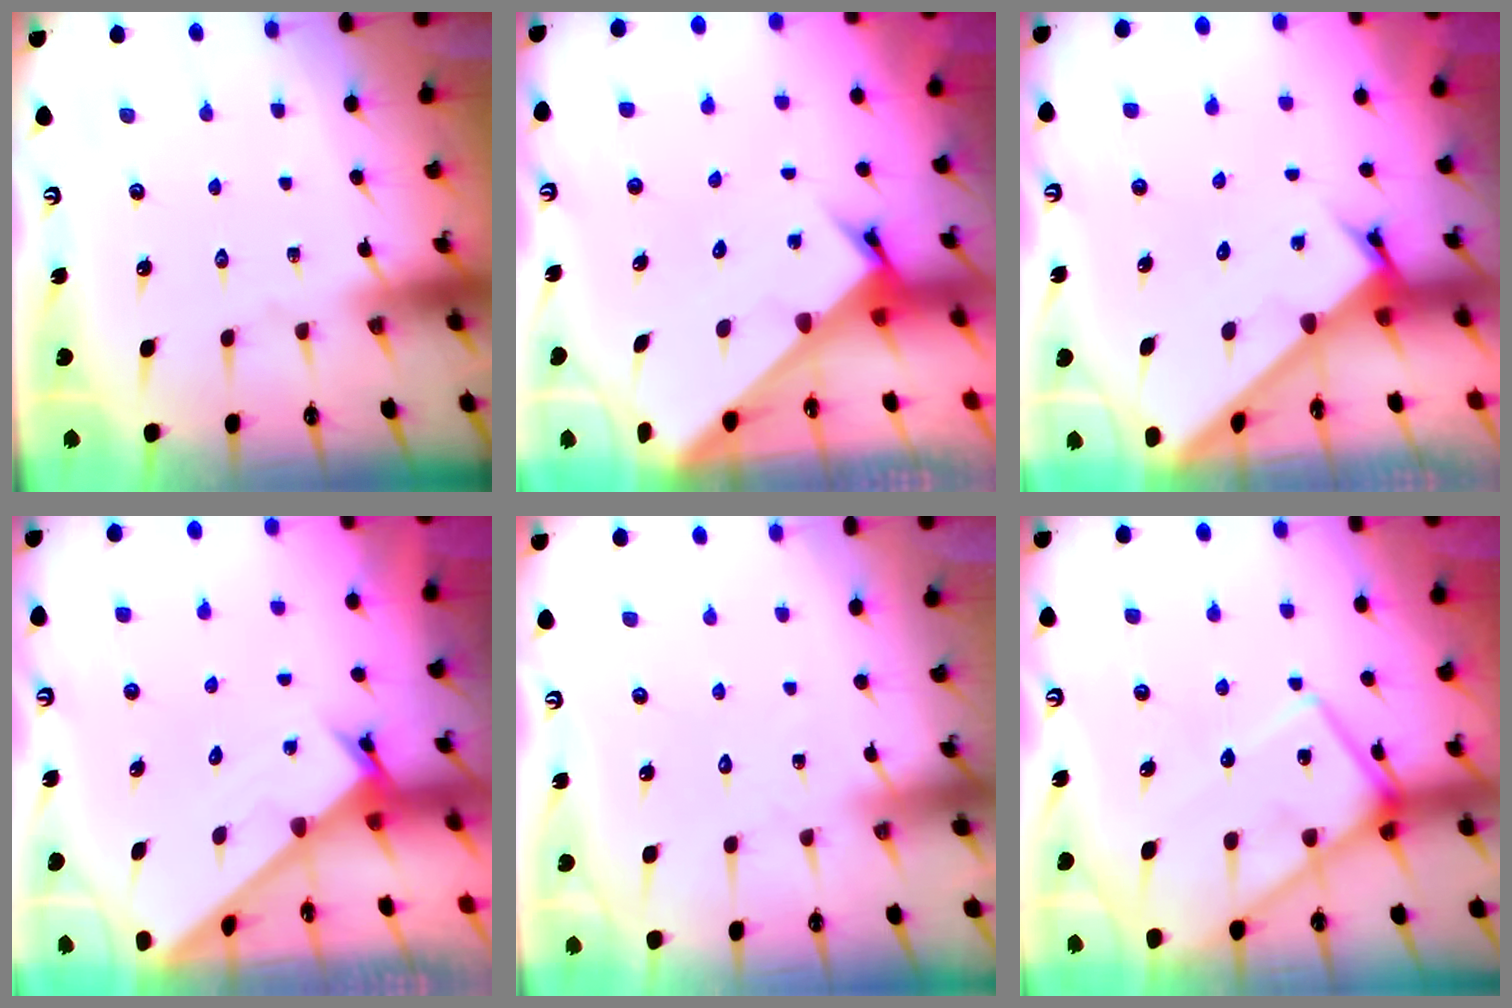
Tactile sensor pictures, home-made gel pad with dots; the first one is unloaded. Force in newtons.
{"total": 2.9, "press": 2.9, "slide": 0.2}
{"total": 2.5, "press": 2.5, "slide": 0.2}
{"total": 1.8, "press": 1.8, "slide": 0.1}
{"total": 4.3, "press": 4.3, "slide": 0.3}
{"total": 12.2, "press": 12.1, "slide": 1.4}